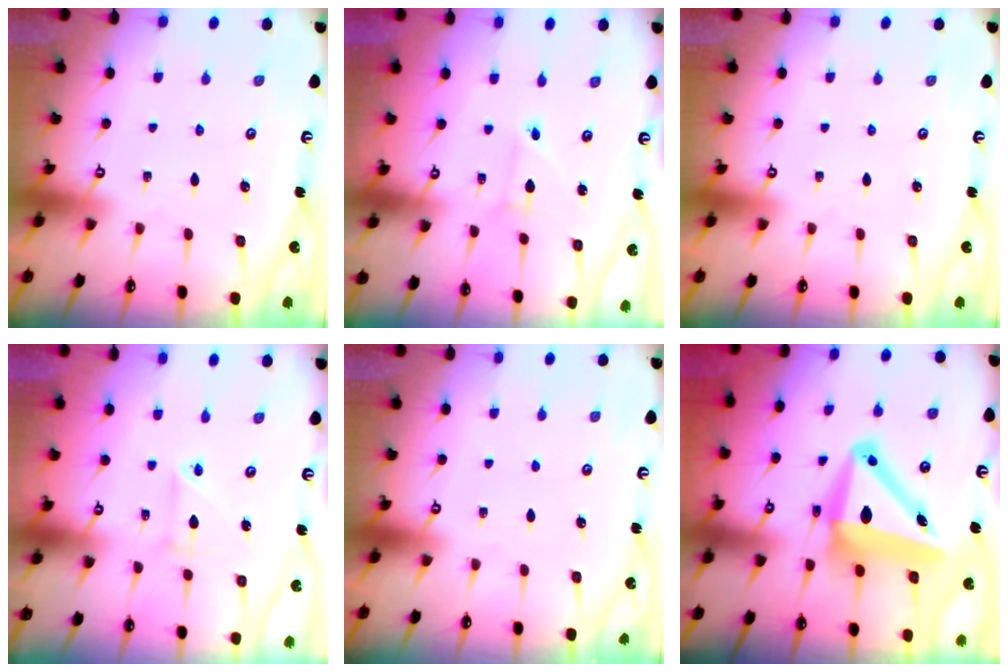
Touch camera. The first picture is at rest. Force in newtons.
{"total": 2.2, "press": 2.2, "slide": 0.0}
{"total": 0.0}
{"total": 4.0, "press": 3.9, "slide": 0.7}
{"total": 0.0}
{"total": 12.1, "press": 11.9, "slide": 2.3}